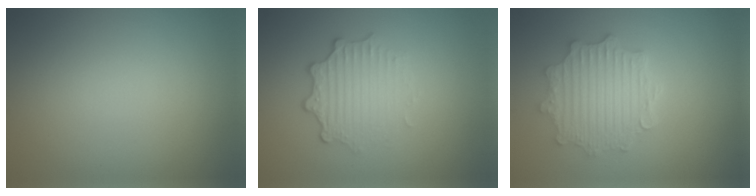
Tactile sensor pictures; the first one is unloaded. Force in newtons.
{"total": 3.2, "press": 2.5, "slide": 1.9}
{"total": 4.9, "press": 4.0, "slide": 2.9}